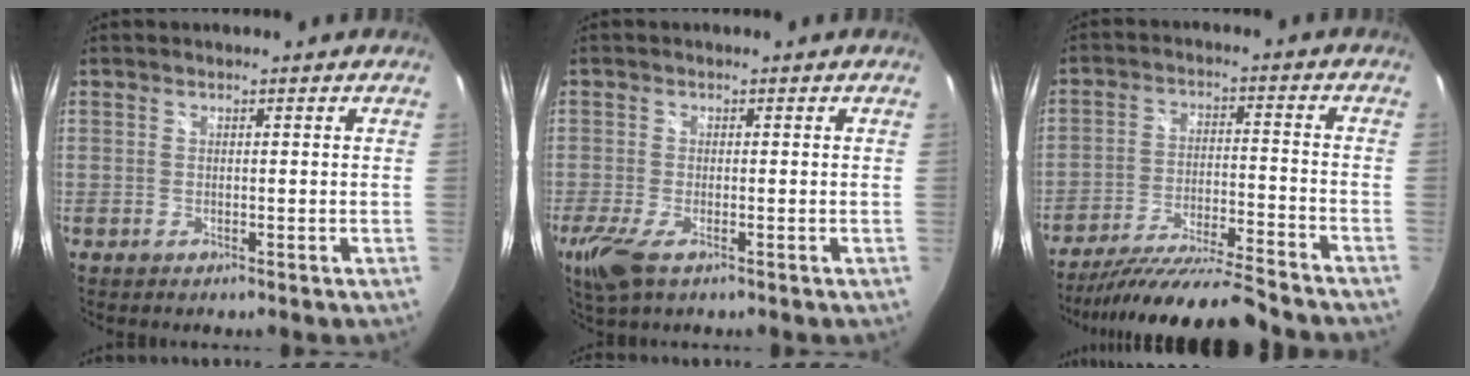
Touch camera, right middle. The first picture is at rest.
{"total": 5.4, "force": [-2.9, 1.6, 4.2], "torque": [-0.097, -0.021, -0.053]}
{"total": 17.1, "force": [-15.5, 0.1, 7.3], "torque": [-0.144, -0.033, -0.250]}